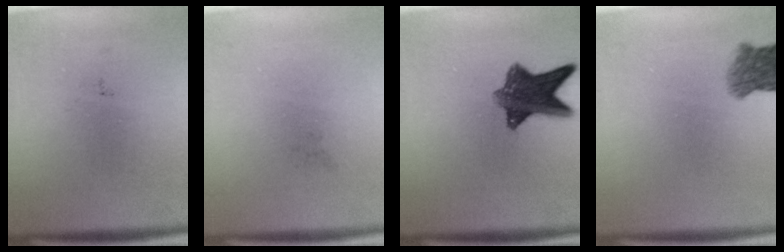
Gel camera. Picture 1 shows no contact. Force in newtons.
{"total": 0.0}
{"total": 8.9}
{"total": 4.3}